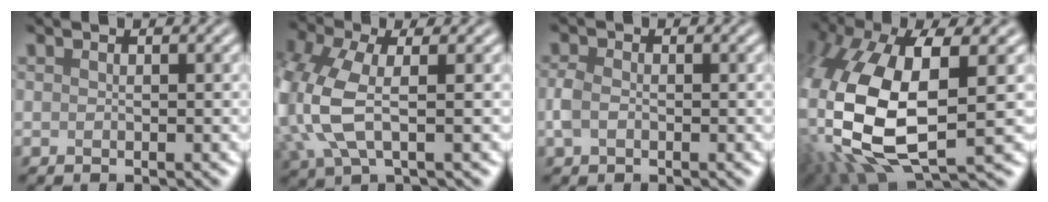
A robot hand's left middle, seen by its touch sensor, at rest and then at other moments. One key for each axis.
{"total": 6.6, "fx": 0.0, "fy": 3.5, "fz": 5.6, "tx": -0.152, "ty": 0.001, "tz": -0.004}
{"total": 1.9, "fx": -0.4, "fy": 1.3, "fz": 1.2, "tx": -0.029, "ty": 0.002, "tz": -0.012}
{"total": 13.3, "fx": -1.3, "fy": 6.5, "fz": 11.5, "tx": -0.265, "ty": -0.020, "tz": -0.020}